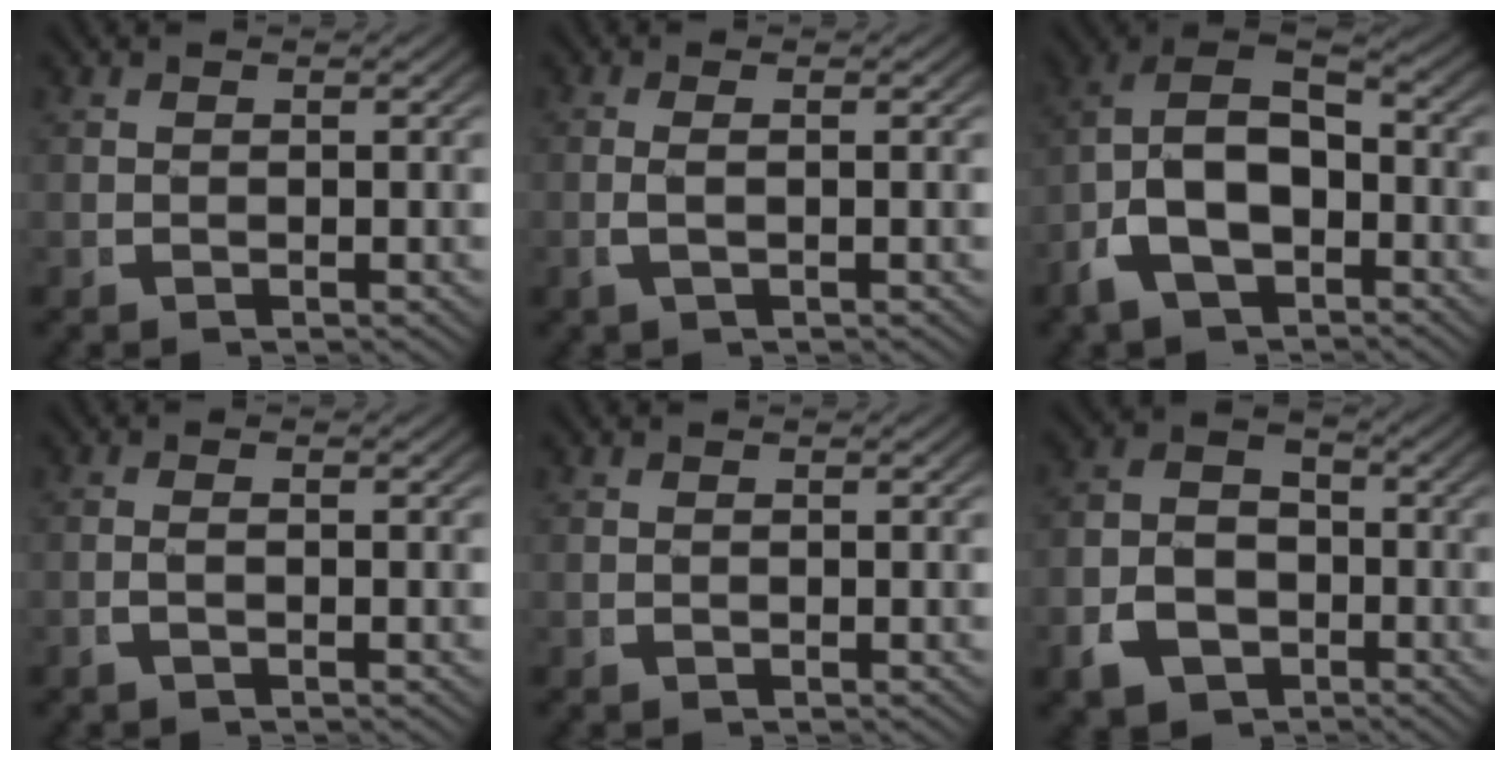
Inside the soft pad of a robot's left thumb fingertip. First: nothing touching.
{"total": 1.6, "force": [-0.2, -0.3, 1.6], "torque": [-0.049, 0.002, 0.000]}
{"total": 10.5, "force": [-1.4, 7.6, 7.1], "torque": [-0.156, -0.024, -0.021]}
{"total": 1.1, "force": [-0.6, -0.2, 0.8], "torque": [-0.027, 0.003, -0.012]}
{"total": 0.0}
{"total": 9.0, "force": [-2.3, 7.2, 4.8], "torque": [-0.082, -0.027, -0.034]}